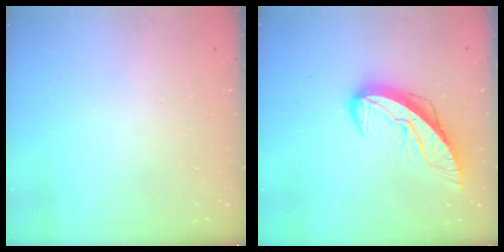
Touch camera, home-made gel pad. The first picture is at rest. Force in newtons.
{"total": 10.4, "press": 10.4, "slide": 1.0}